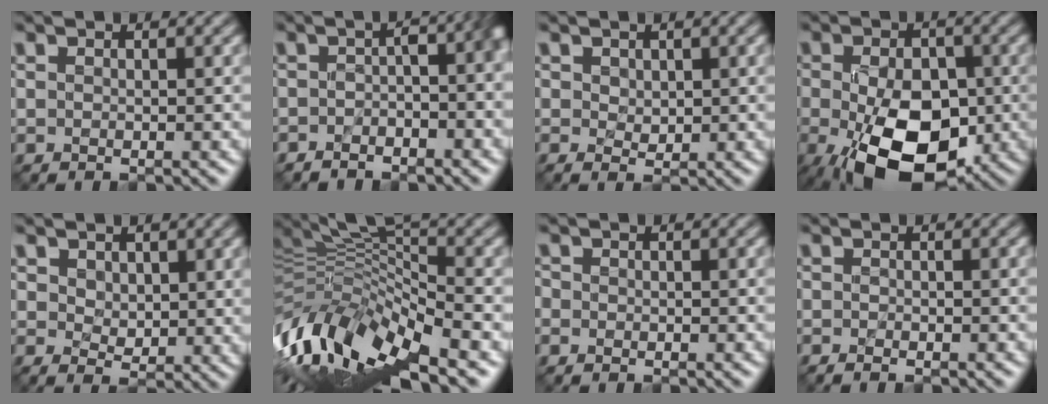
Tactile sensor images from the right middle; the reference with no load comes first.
{"total": 3.9, "force": [-1.8, 1.4, 3.1], "torque": [-0.046, -0.003, -0.035]}
{"total": 0.9, "force": [0.4, 0.8, 0.2], "torque": [-0.008, -0.005, 0.012]}
{"total": 12.2, "force": [-4.0, 7.0, 9.2], "torque": [-0.160, -0.032, -0.057]}
{"total": 1.9, "force": [1.1, 1.3, 0.9], "torque": [-0.023, -0.009, 0.025]}
{"total": 12.3, "force": [-4.7, 4.1, 10.6], "torque": [-0.232, 0.001, -0.082]}
{"total": 0.8, "force": [-0.6, 0.6, 0.0], "torque": [-0.001, -0.005, -0.011]}
{"total": 1.1, "force": [-0.7, 0.3, 0.7], "torque": [-0.001, -0.005, -0.010]}